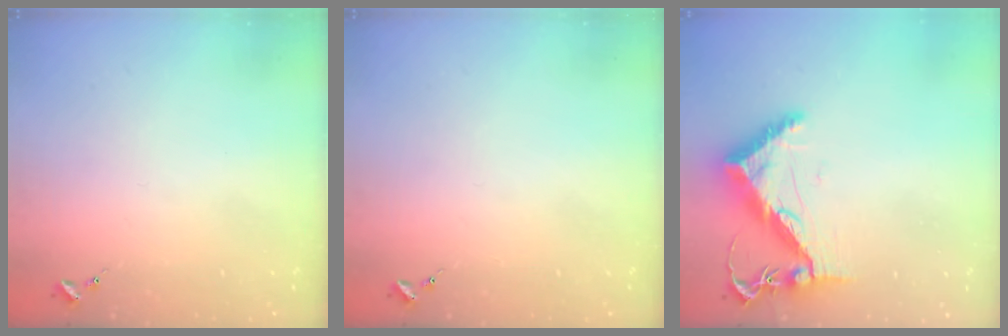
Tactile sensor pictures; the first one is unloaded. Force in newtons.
{"total": 0.0}
{"total": 10.7, "press": 10.6, "slide": 1.3}